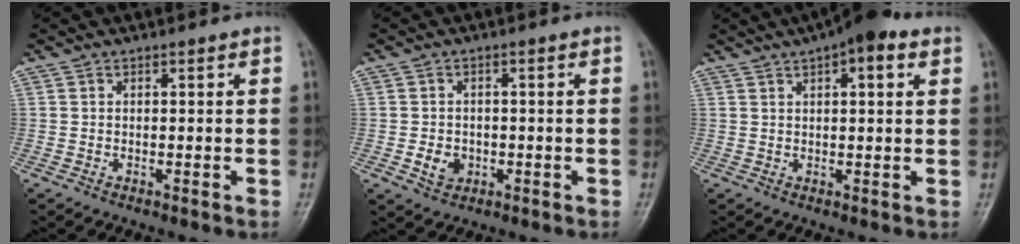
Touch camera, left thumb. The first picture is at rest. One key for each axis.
{"total": 3.8, "fx": -1.0, "fy": 3.1, "fz": 1.9, "tx": -0.021, "ty": 0.002, "tz": -0.012}
{"total": 9.1, "fx": 4.8, "fy": 3.1, "fz": 7.0, "tx": -0.092, "ty": 0.008, "tz": 0.063}